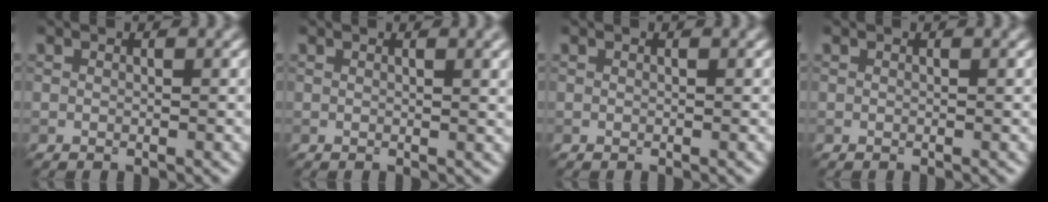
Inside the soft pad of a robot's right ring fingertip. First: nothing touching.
{"total": 2.9, "force": [1.1, 1.0, 2.5], "torque": [-0.018, 0.007, 0.012]}
{"total": 0.0}
{"total": 0.0}